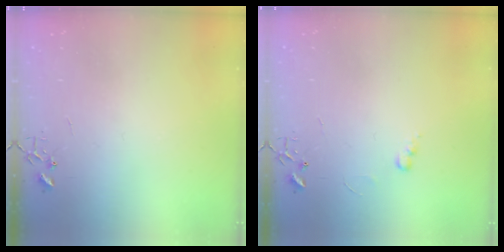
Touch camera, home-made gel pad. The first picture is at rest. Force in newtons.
{"total": 3.5, "press": 3.4, "slide": 0.5}